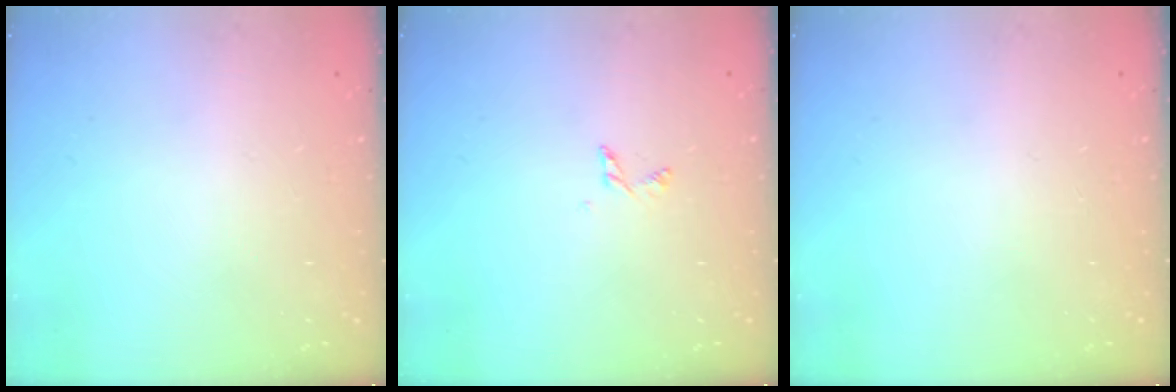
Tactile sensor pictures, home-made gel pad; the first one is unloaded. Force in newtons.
{"total": 2.8, "press": 2.8, "slide": 0.2}
{"total": 0.0}